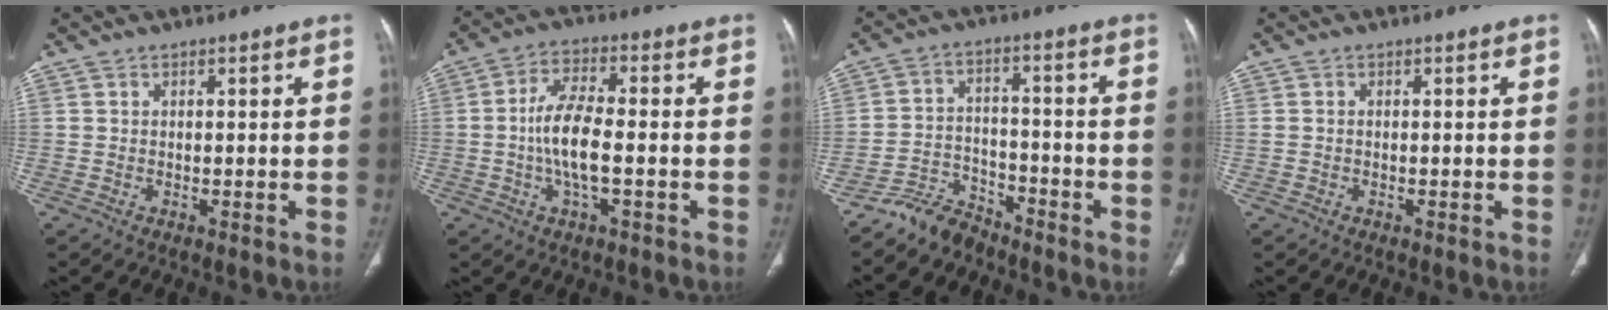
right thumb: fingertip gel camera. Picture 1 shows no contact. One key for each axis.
{"total": 9.0, "fx": -1.4, "fy": 3.2, "fz": 8.3, "tx": -0.170, "ty": 0.013, "tz": -0.030}
{"total": 6.6, "fx": -5.9, "fy": 2.7, "fz": 0.6, "tx": -0.001, "ty": 0.044, "tz": -0.117}
{"total": 0.5, "fx": -0.1, "fy": 0.4, "fz": 0.3, "tx": -0.015, "ty": 0.006, "tz": 0.001}